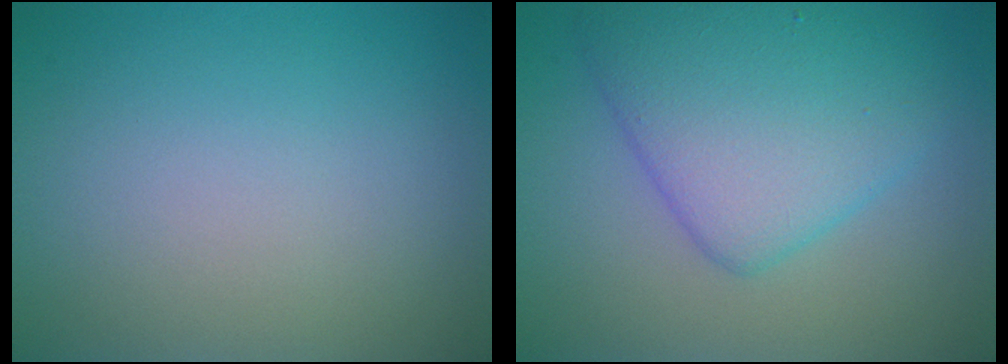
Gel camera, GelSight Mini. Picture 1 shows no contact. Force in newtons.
{"total": 6.7, "press": 6.7, "slide": 0.2}